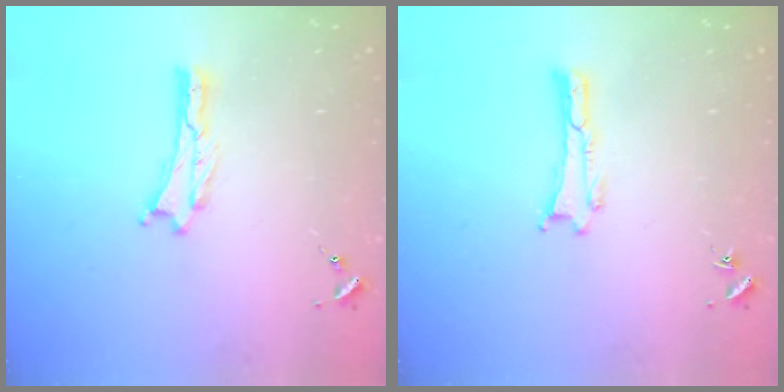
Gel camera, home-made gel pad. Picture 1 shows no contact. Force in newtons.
{"total": 0.0}